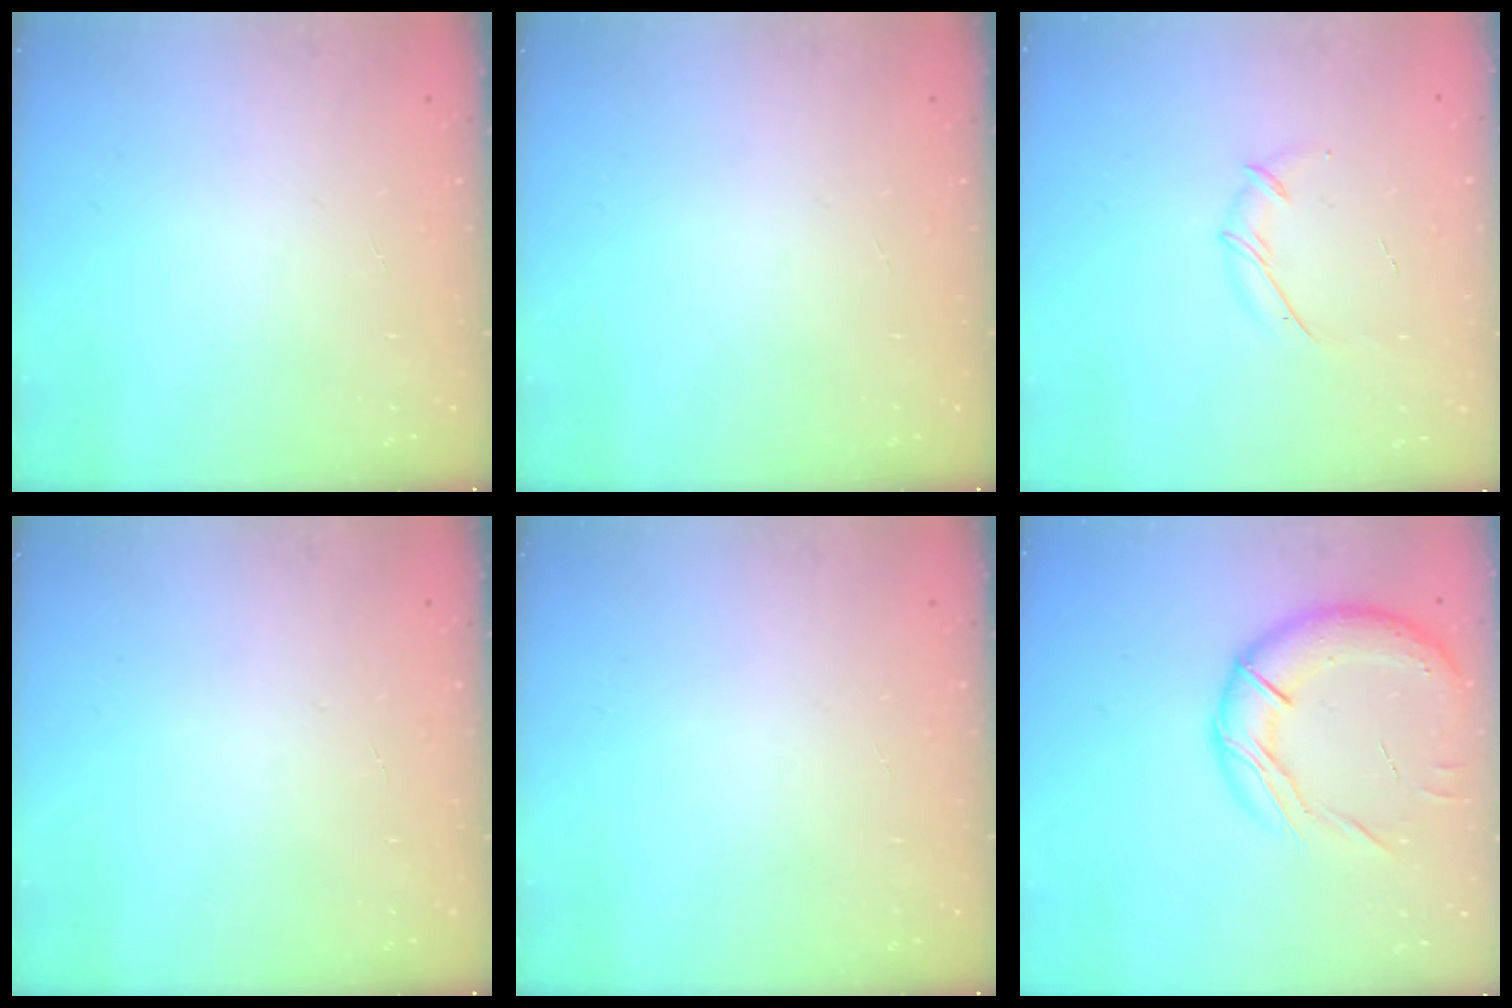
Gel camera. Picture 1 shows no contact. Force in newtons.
{"total": 0.0}
{"total": 6.1, "press": 6.0, "slide": 1.1}
{"total": 0.0}
{"total": 0.0}
{"total": 17.8, "press": 17.6, "slide": 2.9}